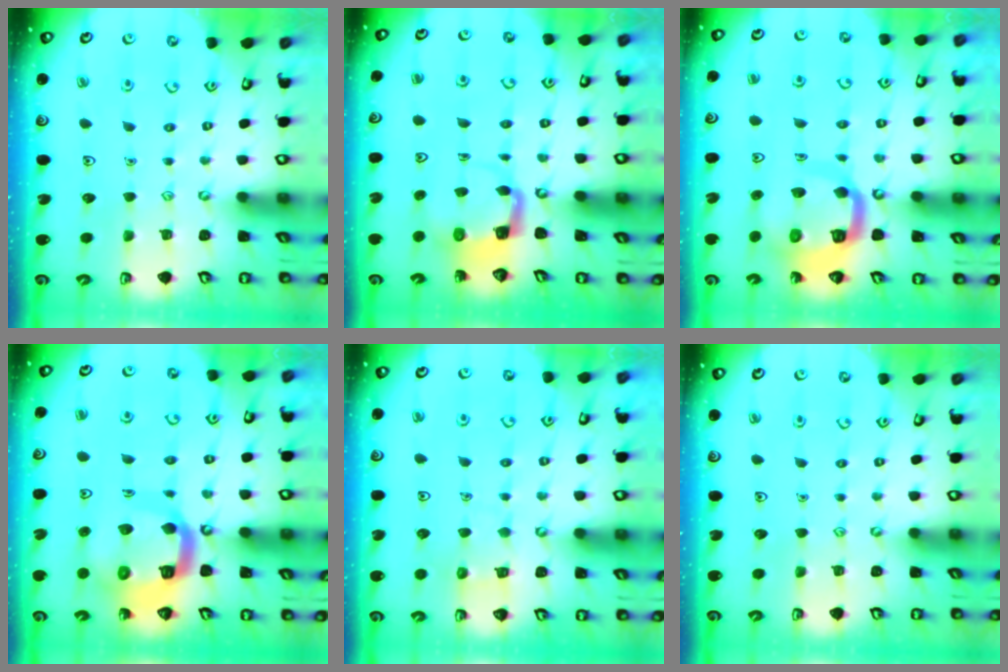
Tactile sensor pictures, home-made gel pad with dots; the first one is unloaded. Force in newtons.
{"total": 4.0, "press": 3.9, "slide": 0.4}
{"total": 12.3, "press": 12.2, "slide": 1.4}
{"total": 15.0, "press": 14.9, "slide": 1.7}
{"total": 4.8, "press": 4.7, "slide": 0.5}
{"total": 0.0}